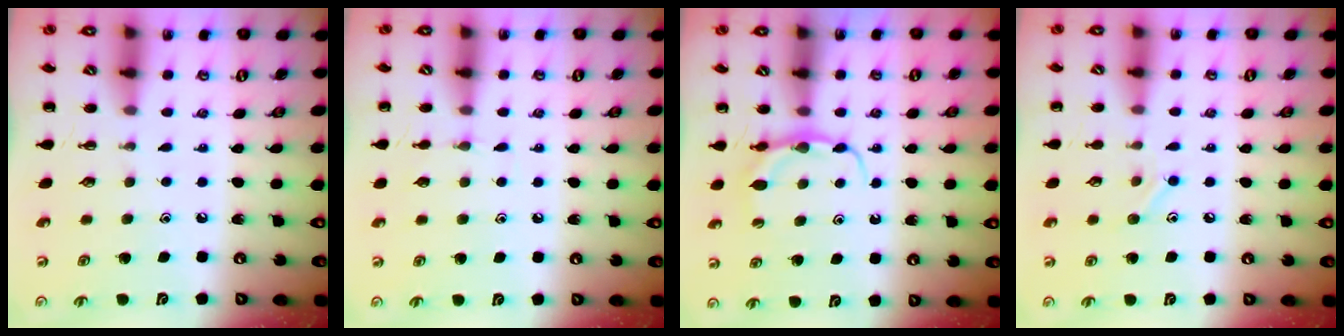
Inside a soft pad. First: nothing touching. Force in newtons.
{"total": 3.7, "press": 3.5, "slide": 1.1}
{"total": 5.9, "press": 5.9, "slide": 0.3}
{"total": 8.2, "press": 8.0, "slide": 2.0}